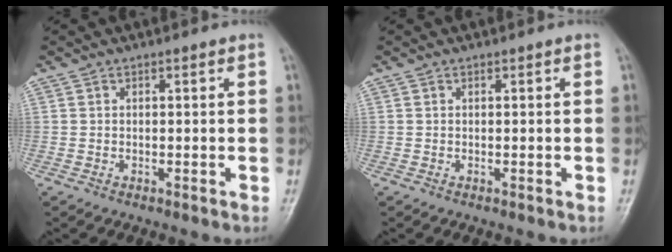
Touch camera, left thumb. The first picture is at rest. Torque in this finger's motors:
{"motor_torque": [0.11, 0.11, 0.06, -0.06, 0.00]}